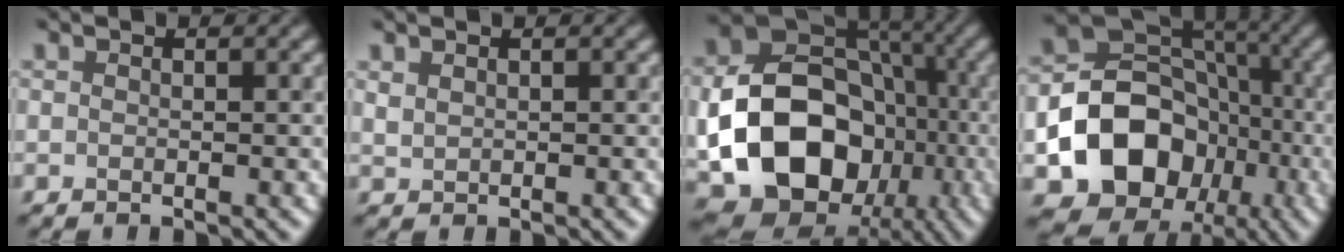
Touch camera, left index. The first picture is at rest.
{"total": 1.1, "force": [0.8, 0.6, 0.5], "torque": [-0.009, 0.001, 0.020]}
{"total": 16.1, "force": [-3.7, 12.3, 9.7], "torque": [-0.168, -0.022, -0.053]}
{"total": 11.9, "force": [-4.1, 9.5, 5.9], "torque": [-0.098, -0.009, -0.074]}